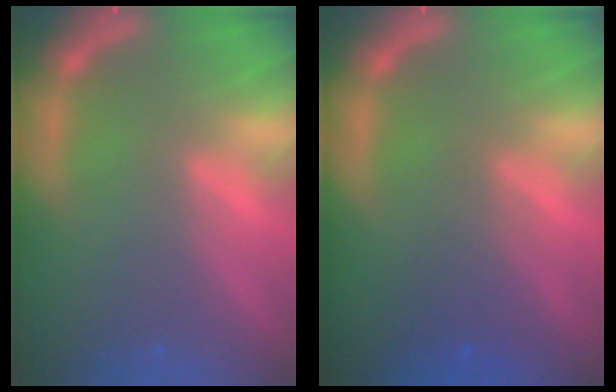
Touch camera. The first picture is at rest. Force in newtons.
{"total": 2.5}